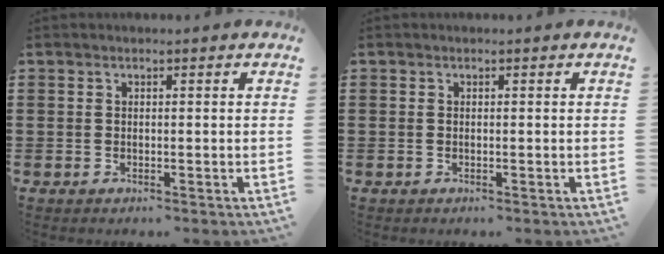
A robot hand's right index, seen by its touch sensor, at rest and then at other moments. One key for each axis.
{"total": 0.0}